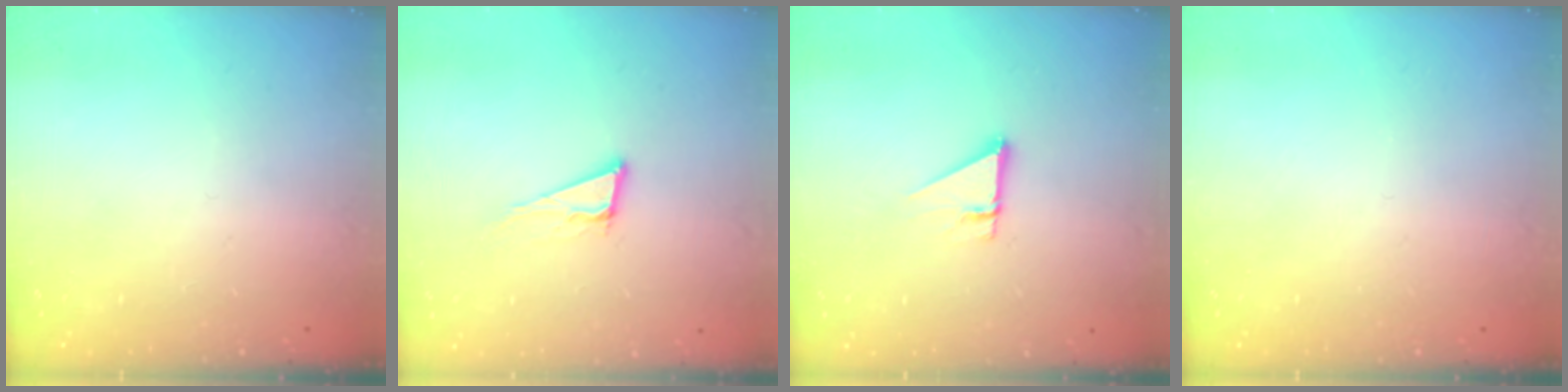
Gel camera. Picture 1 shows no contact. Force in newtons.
{"total": 9.8, "press": 9.2, "slide": 3.3}
{"total": 2.7, "press": 2.7, "slide": 0.2}
{"total": 0.0}